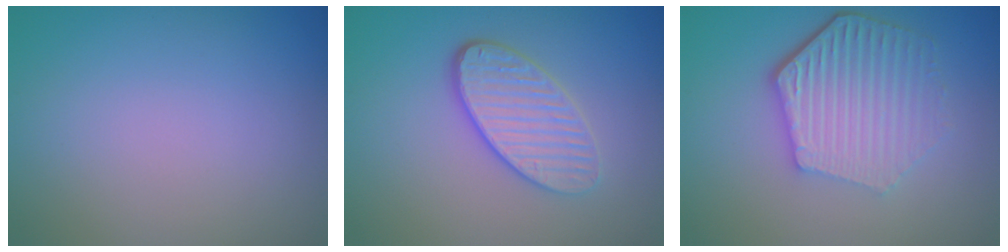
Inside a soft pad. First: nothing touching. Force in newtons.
{"total": 4.2, "press": 3.5, "slide": 2.4}
{"total": 6.1, "press": 4.6, "slide": 4.0}